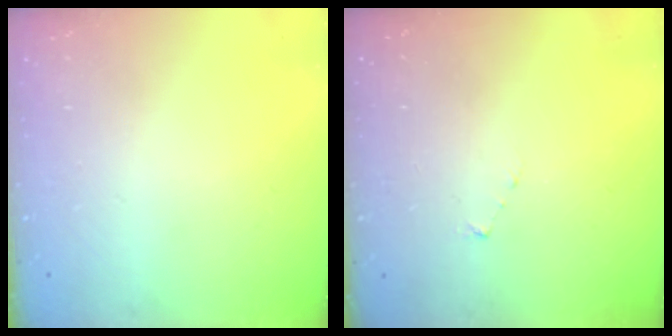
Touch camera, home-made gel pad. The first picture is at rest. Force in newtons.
{"total": 3.0, "press": 3.0, "slide": 0.3}